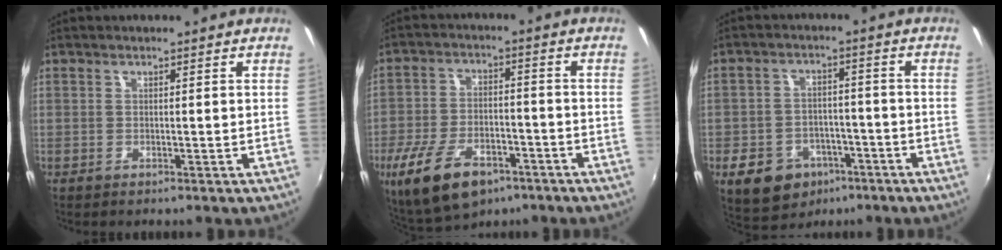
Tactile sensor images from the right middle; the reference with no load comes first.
{"total": 14.0, "force": [-8.3, 6.9, 8.9], "torque": [-0.195, -0.020, -0.141]}
{"total": 11.8, "force": [-6.7, 8.2, 5.1], "torque": [-0.125, 0.015, -0.086]}